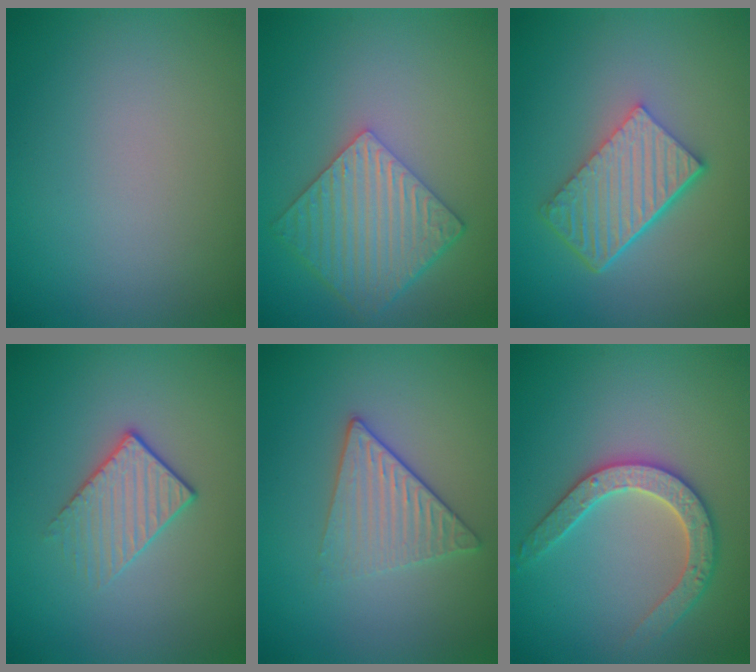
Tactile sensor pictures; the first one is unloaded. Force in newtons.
{"total": 6.0, "press": 4.4, "slide": 4.1}
{"total": 6.0, "press": 4.1, "slide": 4.4}
{"total": 2.2, "press": 1.9, "slide": 1.2}
{"total": 3.3, "press": 2.9, "slide": 1.5}
{"total": 3.5, "press": 3.4, "slide": 0.5}